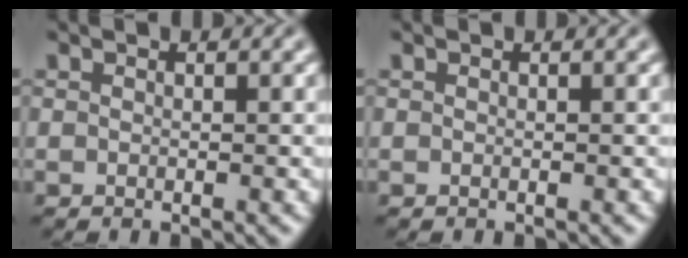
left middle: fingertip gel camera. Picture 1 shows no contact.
{"total": 0.0}